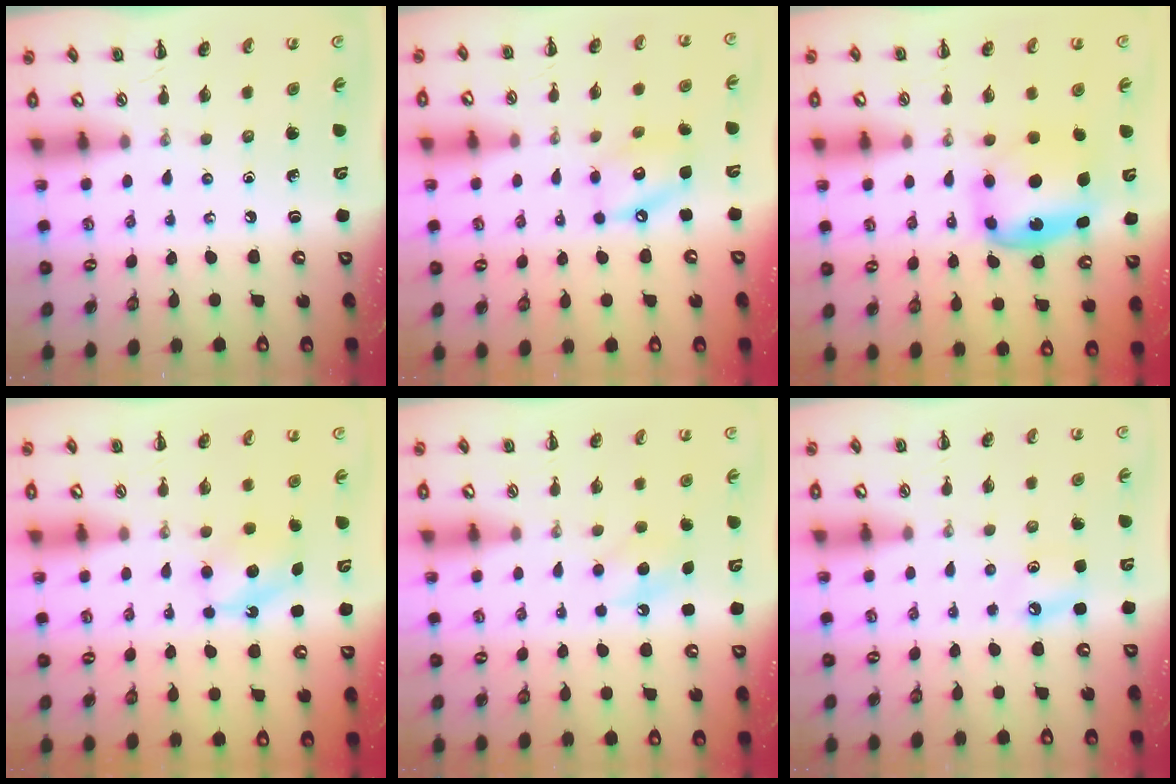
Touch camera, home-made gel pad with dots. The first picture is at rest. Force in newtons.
{"total": 9.9, "press": 9.8, "slide": 1.4}
{"total": 6.0, "press": 5.9, "slide": 1.3}
{"total": 7.0, "press": 6.8, "slide": 1.6}
{"total": 7.6, "press": 7.4, "slide": 1.8}
{"total": 5.9, "press": 5.6, "slide": 1.9}